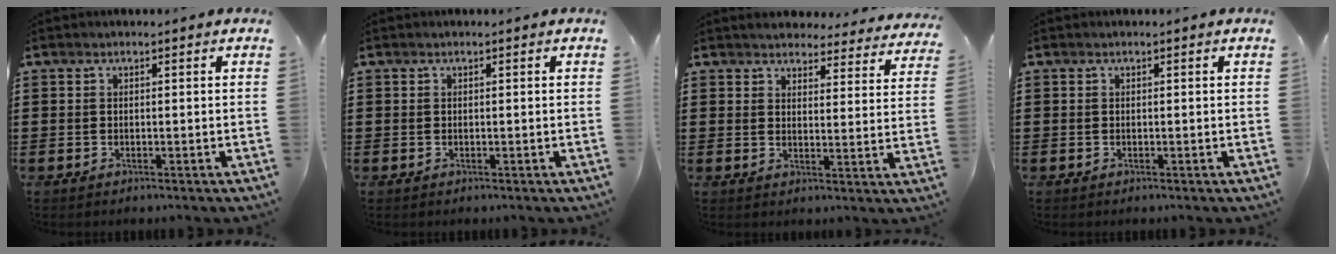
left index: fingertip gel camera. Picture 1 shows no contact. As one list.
[{"total": 0.0}, {"total": 3.8, "force": [3.8, 0.2, 0.3], "torque": [-0.015, -0.025, 0.065]}, {"total": 0.0}]